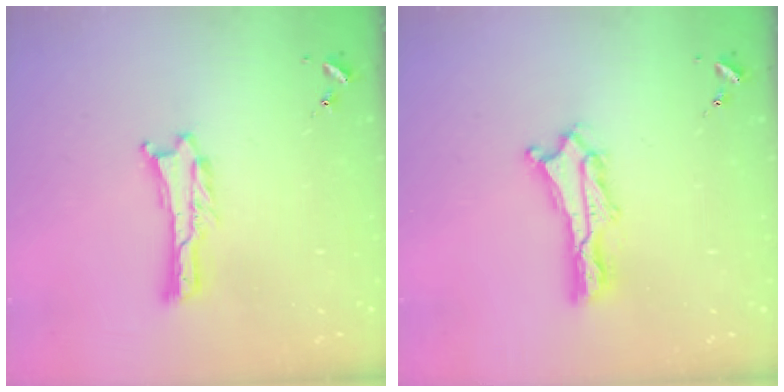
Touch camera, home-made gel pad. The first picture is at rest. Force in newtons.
{"total": 2.2, "press": 2.2, "slide": 0.3}